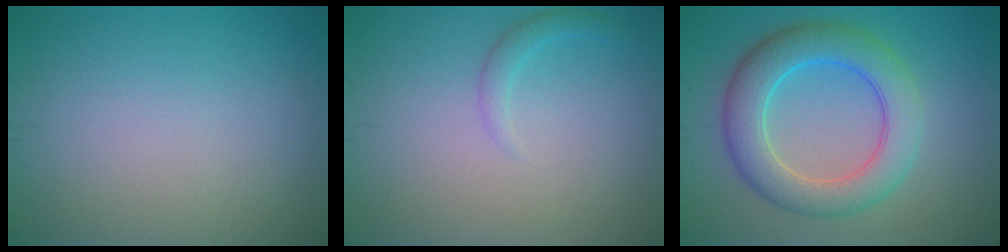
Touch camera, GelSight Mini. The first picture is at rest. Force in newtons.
{"total": 1.4, "press": 1.4, "slide": 0.1}
{"total": 6.8, "press": 6.8, "slide": 0.1}